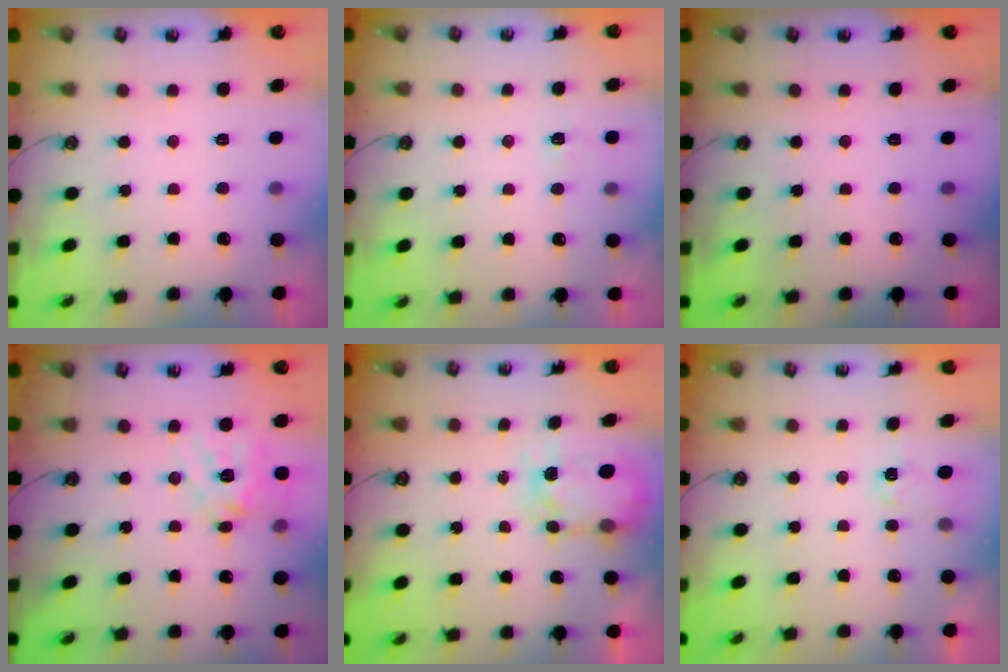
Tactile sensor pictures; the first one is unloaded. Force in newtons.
{"total": 2.8, "press": 2.8, "slide": 0.4}
{"total": 0.0}
{"total": 14.8, "press": 14.6, "slide": 2.1}
{"total": 5.1, "press": 5.0, "slide": 0.2}
{"total": 2.9, "press": 2.9, "slide": 0.4}